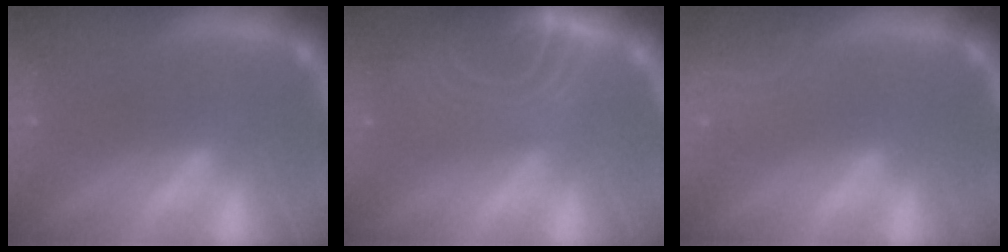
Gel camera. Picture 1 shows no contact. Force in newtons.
{"total": 10.0}
{"total": 5.0}